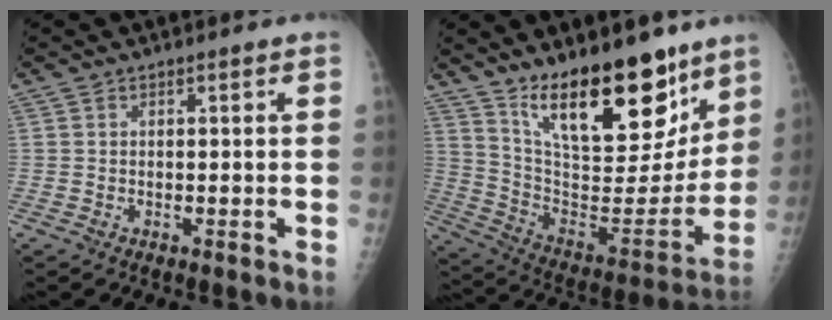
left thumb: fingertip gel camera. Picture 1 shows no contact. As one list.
[{"total": 23.8, "force": [16.0, 9.0, 15.1], "torque": [-0.185, -0.093, 0.271]}]